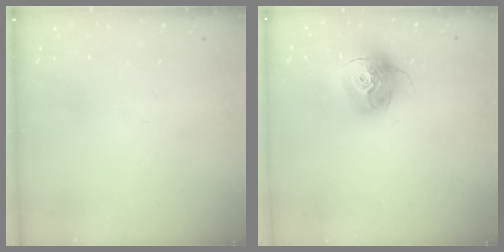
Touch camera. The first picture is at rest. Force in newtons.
{"total": 16.1, "press": 16.0, "slide": 1.5}